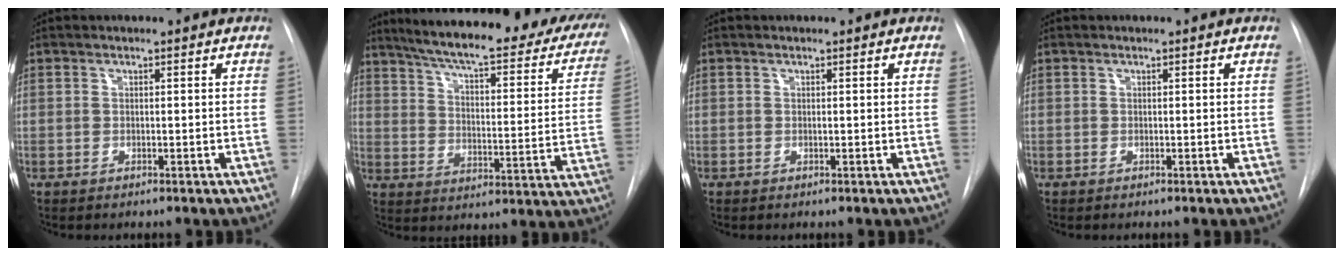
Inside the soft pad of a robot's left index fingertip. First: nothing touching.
{"total": 30.6, "force": [24.9, 6.5, 16.5], "torque": [-0.233, -0.046, 0.305]}
{"total": 0.0}
{"total": 0.0}